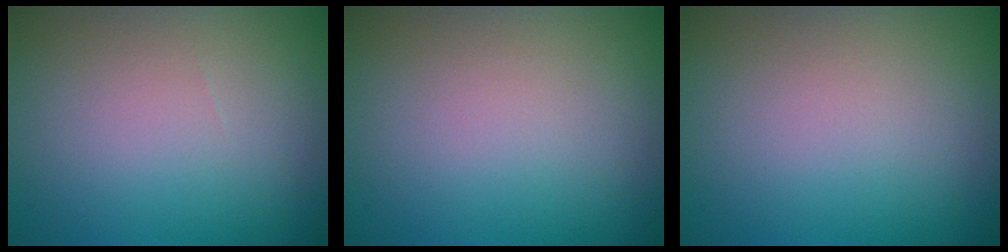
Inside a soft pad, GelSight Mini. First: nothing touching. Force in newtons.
{"total": 0.0}
{"total": 0.0}